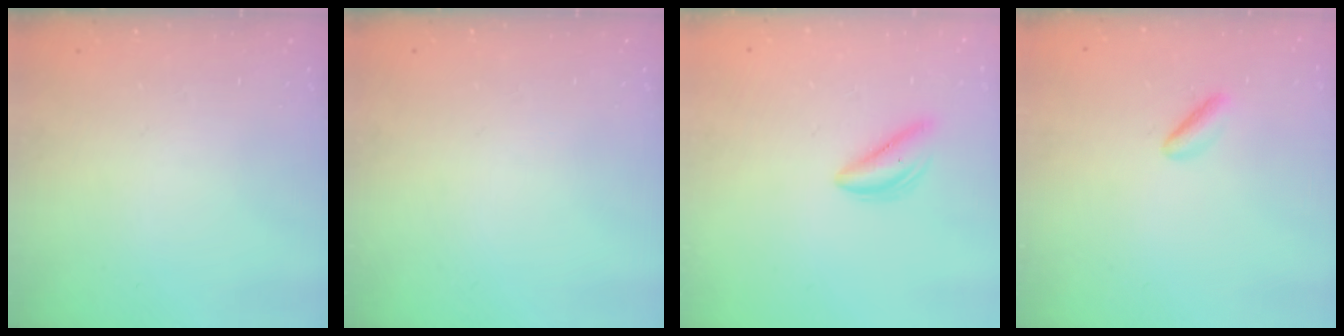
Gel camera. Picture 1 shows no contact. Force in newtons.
{"total": 0.0}
{"total": 3.4, "press": 3.4, "slide": 0.2}
{"total": 2.5, "press": 2.3, "slide": 1.1}